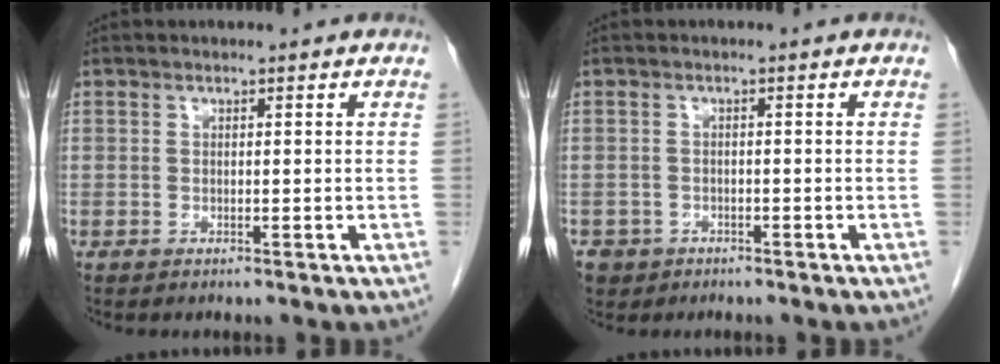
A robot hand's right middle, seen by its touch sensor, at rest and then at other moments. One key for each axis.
{"total": 3.3, "fx": -2.0, "fy": 2.6, "fz": 0.5, "tx": -0.011, "ty": 0.004, "tz": -0.032}